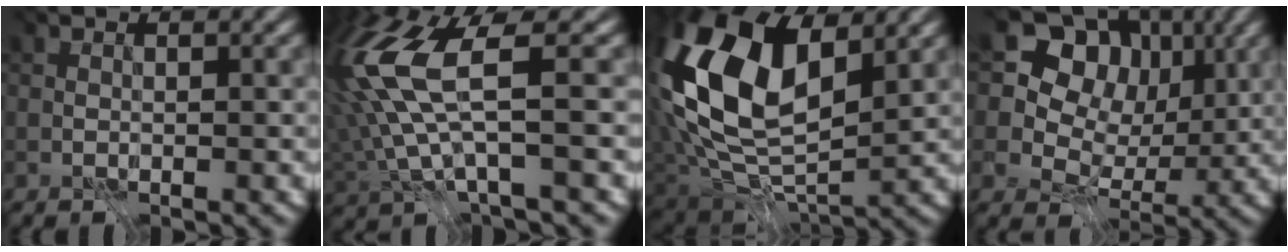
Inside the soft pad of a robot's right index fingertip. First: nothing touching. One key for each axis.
{"total": 8.6, "fx": -0.4, "fy": 1.9, "fz": 8.4, "tx": -0.216, "ty": -0.008, "tz": 0.017}
{"total": 14.5, "fx": 2.0, "fy": 8.5, "fz": 11.6, "tx": -0.254, "ty": 0.006, "tz": 0.056}
{"total": 9.4, "fx": 3.4, "fy": 7.3, "fz": 4.9, "tx": -0.105, "ty": 0.032, "tz": 0.065}